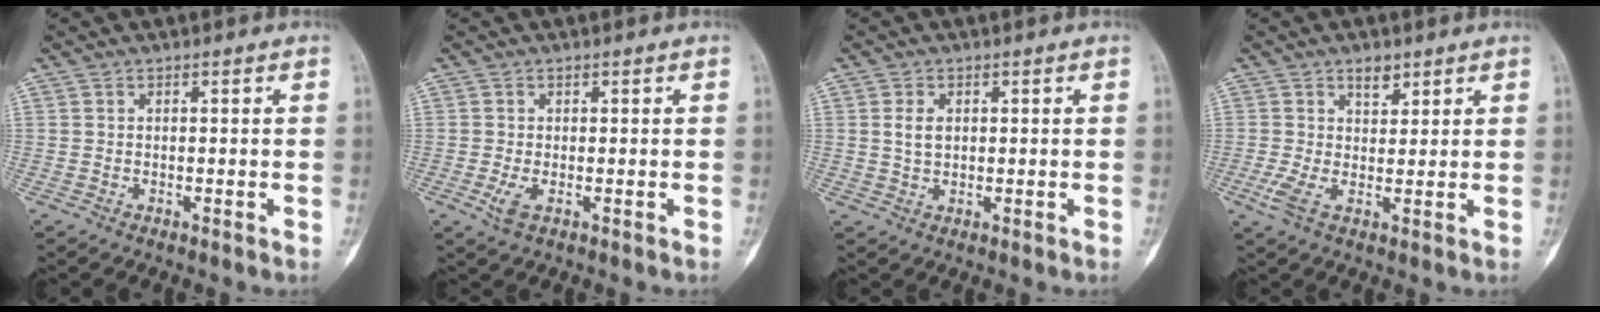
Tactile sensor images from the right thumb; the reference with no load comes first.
{"total": 2.7, "force": [-0.7, 1.3, 2.2], "torque": [-0.051, -0.007, -0.015]}
{"total": 3.0, "force": [0.7, 2.0, 2.2], "torque": [-0.035, -0.002, 0.015]}
{"total": 4.6, "force": [1.7, 2.5, 3.6], "torque": [-0.063, -0.003, 0.031]}